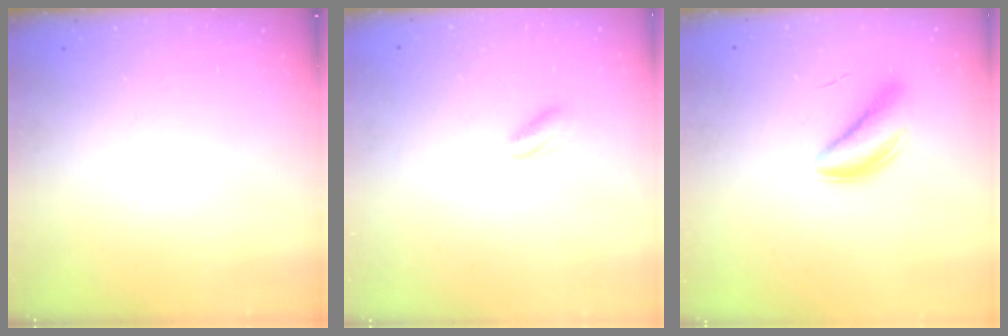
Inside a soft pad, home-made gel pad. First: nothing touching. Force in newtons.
{"total": 2.7, "press": 2.6, "slide": 0.7}
{"total": 5.4, "press": 5.1, "slide": 1.7}